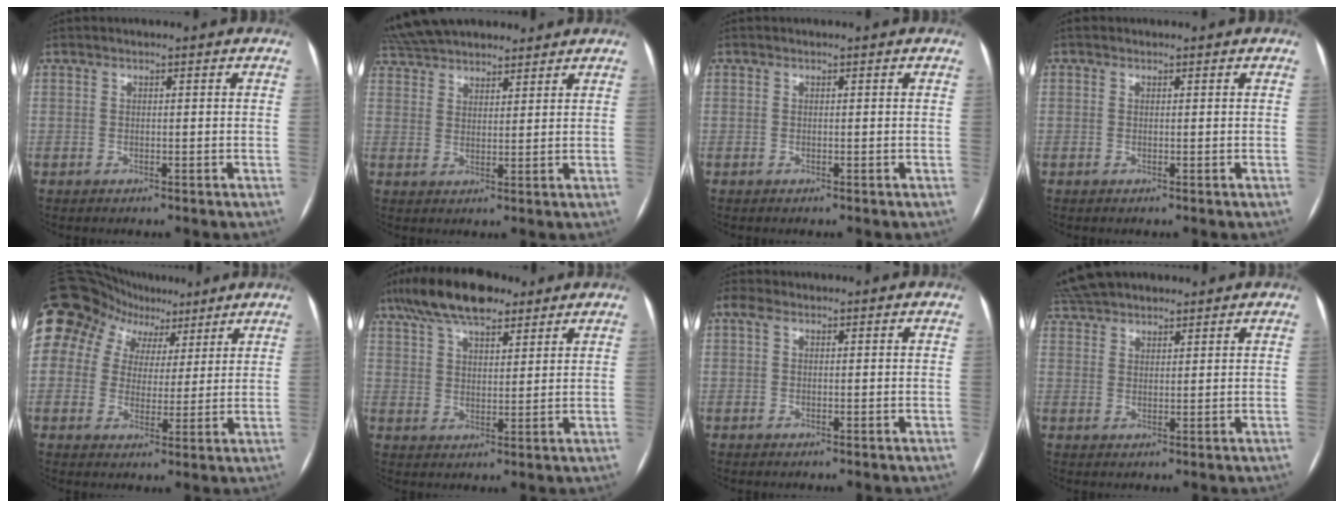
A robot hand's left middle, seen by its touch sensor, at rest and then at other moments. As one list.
[{"total": 14.6, "force": [12.6, 5.2, 5.3], "torque": [-0.113, 0.052, 0.211]}, {"total": 0.0}, {"total": 1.0, "force": [-0.5, -0.6, -0.6], "torque": [0.012, -0.006, -0.007]}, {"total": 11.7, "force": [7.0, 8.9, 3.3], "torque": [-0.061, 0.048, 0.109]}, {"total": 12.9, "force": [9.4, 4.5, 7.7], "torque": [-0.153, 0.034, 0.164]}, {"total": 0.6, "force": [0.2, 0.2, 0.5], "torque": [-0.020, 0.016, 0.009]}, {"total": 8.7, "force": [7.6, 2.8, 3.2], "torque": [-0.055, 0.045, 0.136]}]